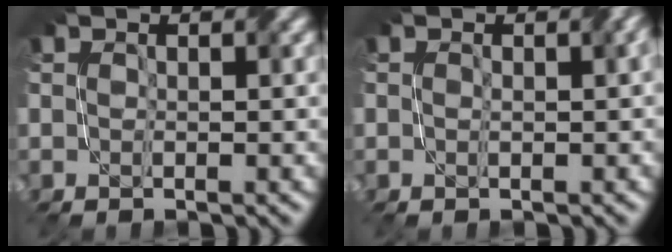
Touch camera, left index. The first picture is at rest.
{"total": 1.3, "force": [0.0, 0.2, 1.3], "torque": [-0.018, 0.001, 0.003]}